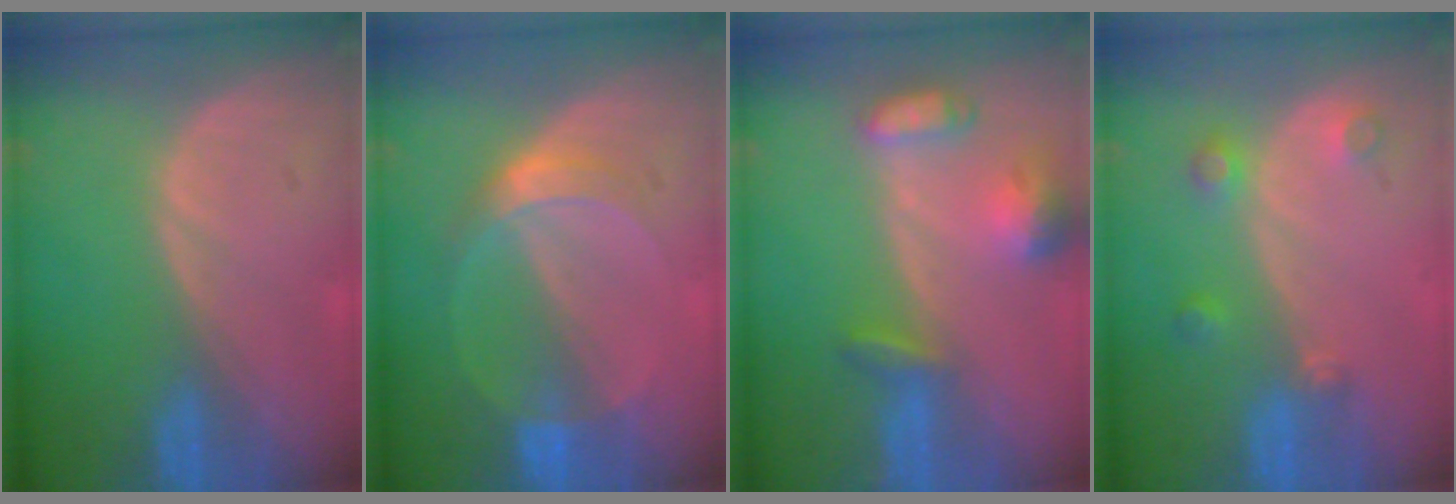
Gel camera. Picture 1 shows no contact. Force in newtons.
{"total": 5.2, "press": 4.8, "slide": 2.0}
{"total": 6.6, "press": 6.3, "slide": 2.2}
{"total": 3.4, "press": 3.0, "slide": 1.5}